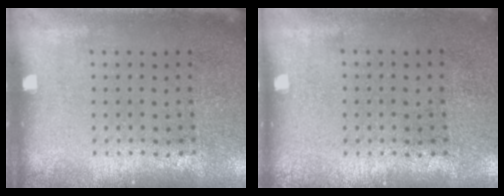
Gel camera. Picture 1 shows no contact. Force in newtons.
{"total": 0.0}